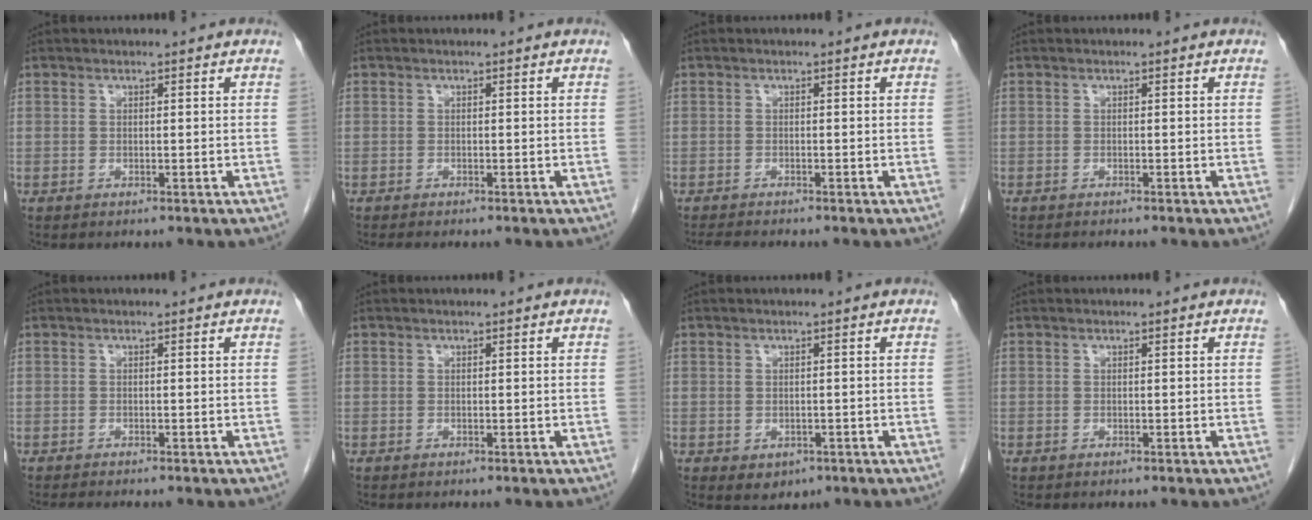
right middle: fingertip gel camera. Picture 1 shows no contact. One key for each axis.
{"total": 2.2, "fx": -1.9, "fy": 0.3, "fz": 1.1, "tx": -0.016, "ty": -0.005, "tz": -0.024}
{"total": 2.8, "fx": -2.5, "fy": -0.1, "fz": 1.1, "tx": -0.021, "ty": -0.010, "tz": -0.042}
{"total": 1.3, "fx": -1.2, "fy": 0.1, "fz": 0.5, "tx": -0.010, "ty": -0.003, "tz": -0.014}
{"total": 2.1, "fx": -1.9, "fy": 0.1, "fz": 1.0, "tx": -0.016, "ty": -0.004, "tz": -0.025}
{"total": 0.0}
{"total": 2.3, "fx": -0.9, "fy": 1.8, "fz": 1.2, "tx": -0.015, "ty": 0.000, "tz": 0.002}
{"total": 0.0}